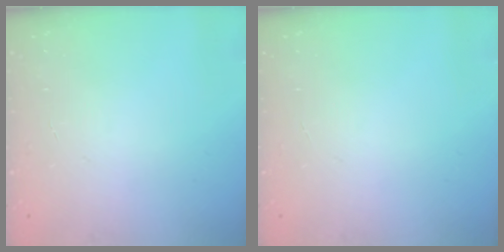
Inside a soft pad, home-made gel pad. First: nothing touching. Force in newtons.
{"total": 0.0}